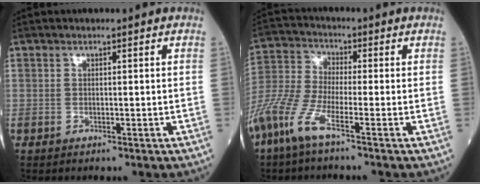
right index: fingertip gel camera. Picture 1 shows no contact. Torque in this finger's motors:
{"motor_torque": [0.41, -0.43, 0.59, 0.21]}